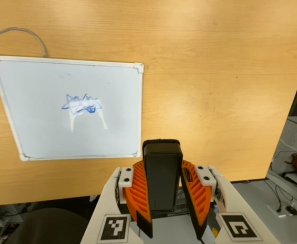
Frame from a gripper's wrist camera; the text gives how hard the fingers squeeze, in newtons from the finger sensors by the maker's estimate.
{"total": 7.2, "left": 6.4, "right": 8.0}